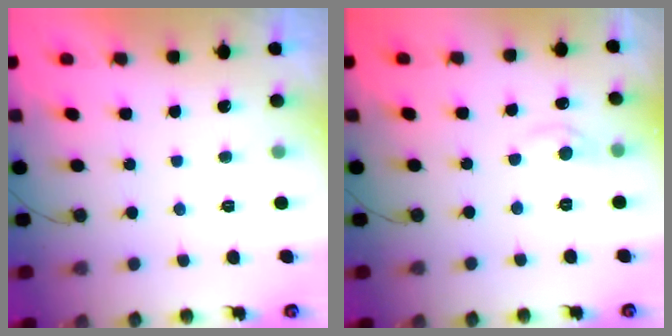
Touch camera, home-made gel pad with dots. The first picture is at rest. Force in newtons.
{"total": 3.4, "press": 3.4, "slide": 0.4}